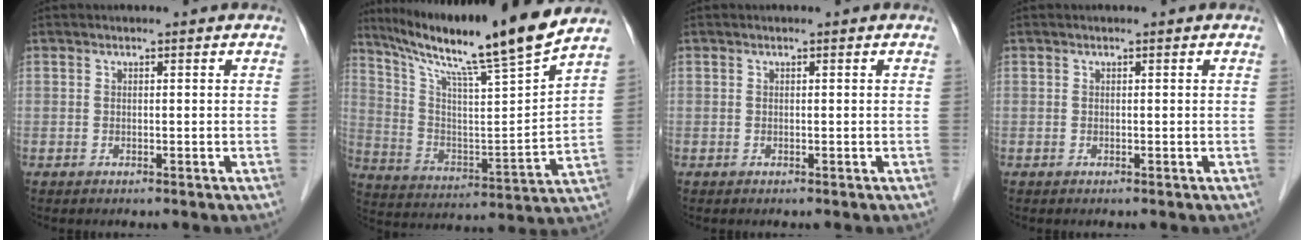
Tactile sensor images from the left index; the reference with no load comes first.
{"total": 20.2, "force": [16.6, -1.7, 11.4], "torque": [-0.194, -0.023, 0.270]}
{"total": 0.0}
{"total": 0.0}